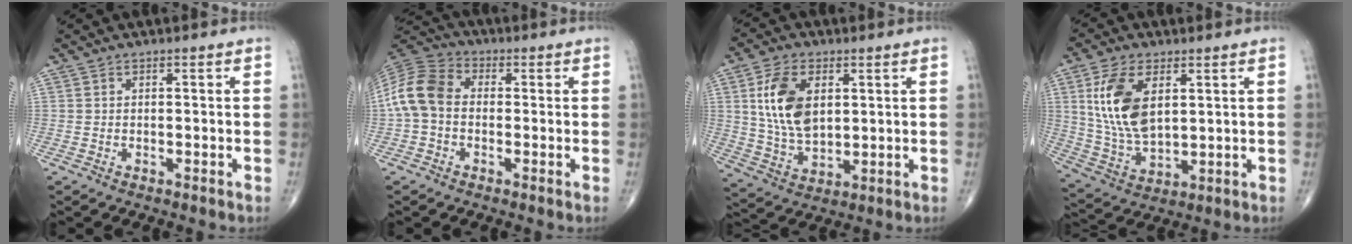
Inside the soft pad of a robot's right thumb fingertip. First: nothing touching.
{"total": 10.2, "force": [-0.6, 7.4, 6.9], "torque": [-0.135, 0.028, -0.026]}
{"total": 12.4, "force": [3.0, 7.3, 9.5], "torque": [-0.171, -0.013, 0.062]}
{"total": 13.7, "force": [3.9, 7.4, 10.9], "torque": [-0.215, -0.017, 0.084]}